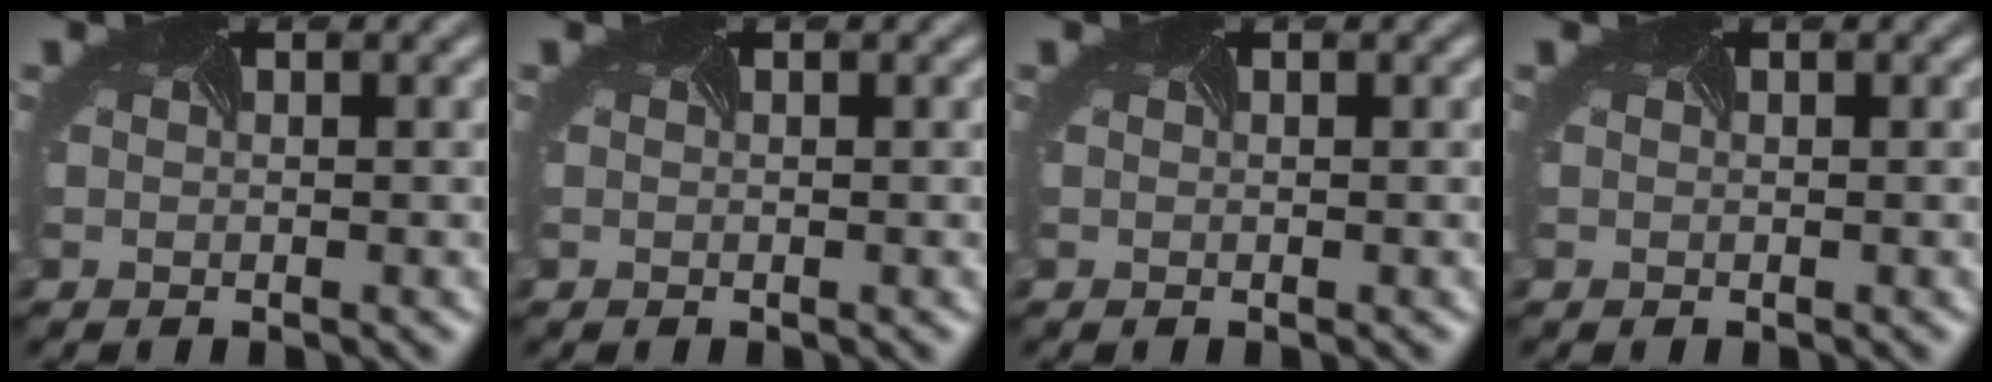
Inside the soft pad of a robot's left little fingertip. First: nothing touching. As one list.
[{"total": 0.0}, {"total": 0.0}, {"total": 0.0}]